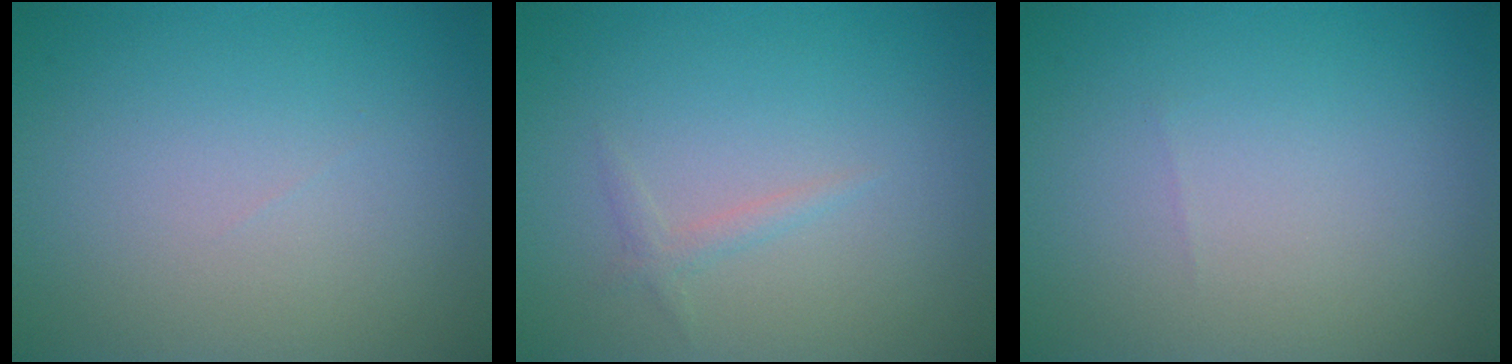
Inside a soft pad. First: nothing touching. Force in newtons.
{"total": 0.9, "press": 0.9, "slide": 0.1}
{"total": 0.0}